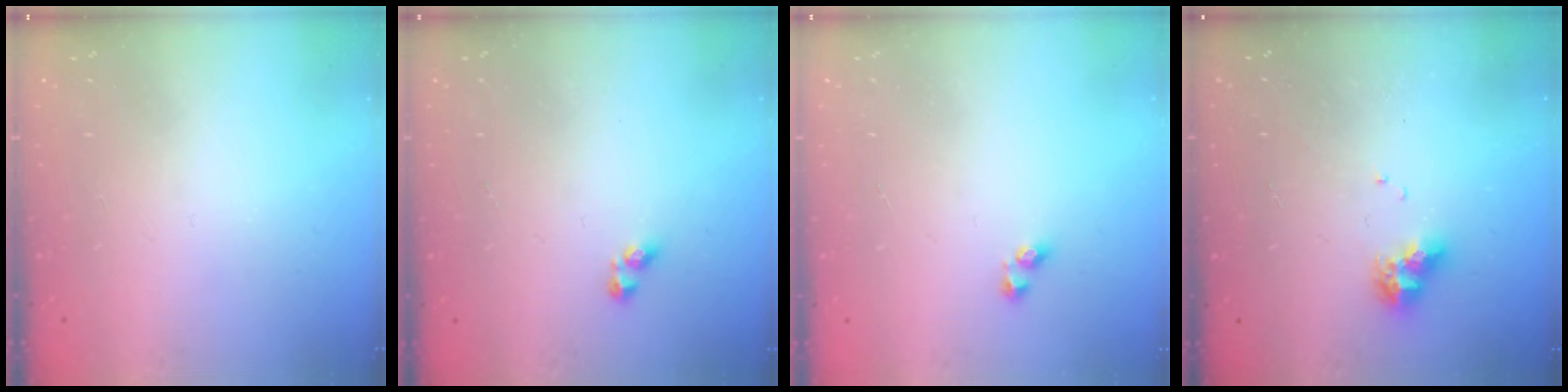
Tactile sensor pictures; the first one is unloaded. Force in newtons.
{"total": 2.9, "press": 2.9, "slide": 0.4}
{"total": 2.2, "press": 1.9, "slide": 1.1}
{"total": 8.3, "press": 8.3, "slide": 1.1}